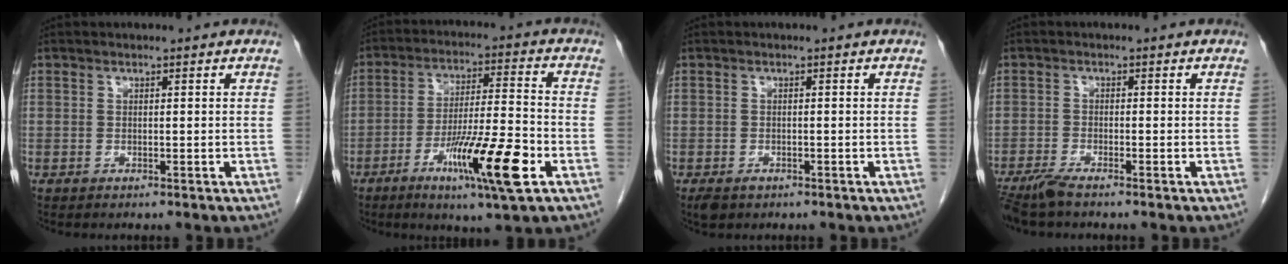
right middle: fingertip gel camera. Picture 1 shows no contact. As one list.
[{"total": 13.4, "force": [-6.0, 0.5, 12.0], "torque": [-0.210, -0.019, -0.101]}, {"total": 2.2, "force": [-1.4, 1.3, 1.1], "torque": [-0.022, -0.004, -0.016]}, {"total": 3.5, "force": [-2.9, 0.1, 2.0], "torque": [-0.043, -0.010, -0.059]}]